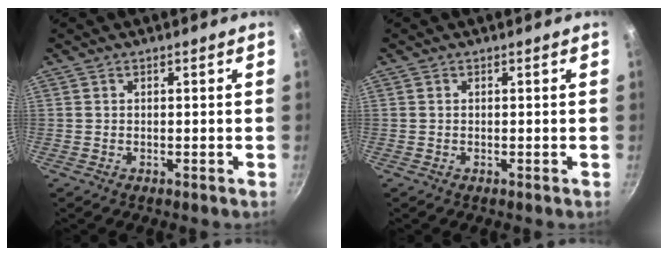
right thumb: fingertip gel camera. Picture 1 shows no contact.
{"total": 0.0}